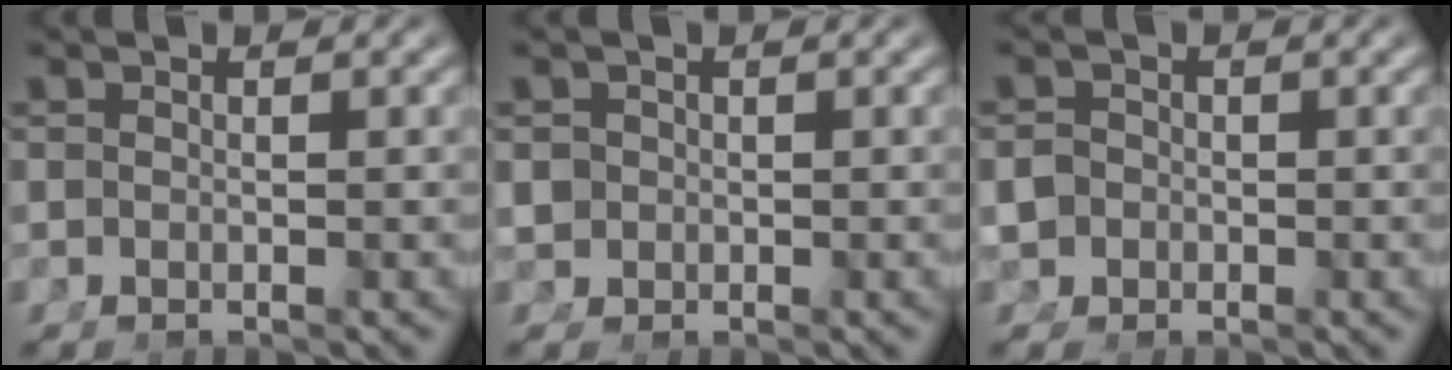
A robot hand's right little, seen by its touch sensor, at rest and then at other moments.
{"total": 1.3, "force": [-0.2, 1.2, 0.6], "torque": [-0.020, -0.012, 0.007]}
{"total": 2.8, "force": [-1.1, 2.4, 0.7], "torque": [-0.026, -0.021, -0.012]}